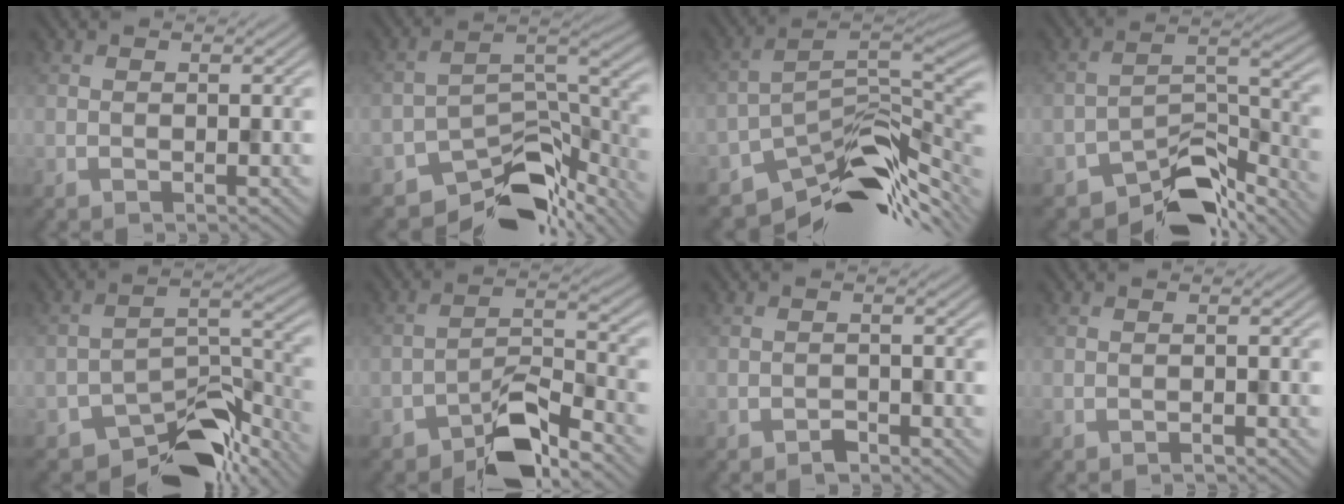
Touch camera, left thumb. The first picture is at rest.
{"total": 11.3, "force": [-9.0, 4.5, 5.1], "torque": [-0.071, -0.009, -0.153]}
{"total": 13.4, "force": [-8.8, 5.9, 8.2], "torque": [-0.144, -0.018, -0.146]}
{"total": 10.2, "force": [-8.0, 4.0, 4.7], "torque": [-0.062, -0.002, -0.144]}
{"total": 11.1, "force": [-8.6, 4.5, 5.3], "torque": [-0.066, -0.006, -0.149]}
{"total": 7.5, "force": [-5.4, 2.5, 4.4], "torque": [-0.068, 0.009, -0.106]}
{"total": 1.3, "force": [-1.1, 0.5, 0.4], "torque": [-0.006, 0.000, -0.023]}
{"total": 0.6, "force": [-0.6, 0.0, 0.2], "torque": [0.000, 0.002, -0.012]}